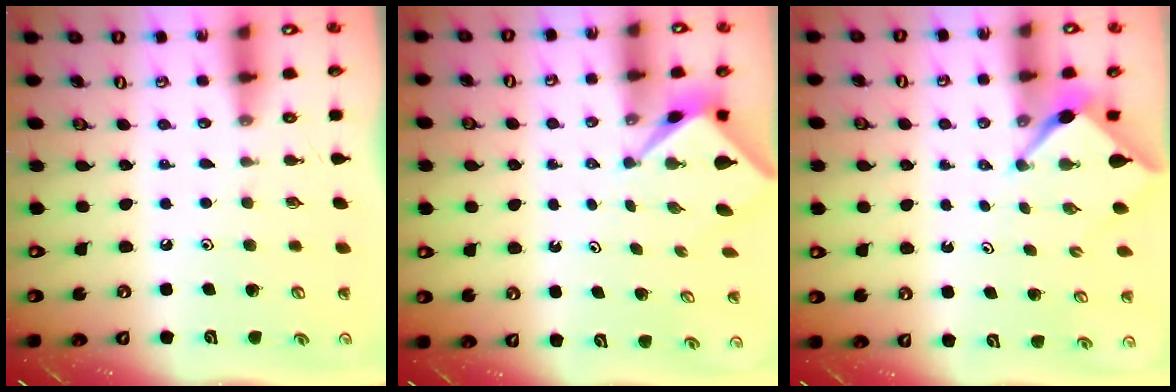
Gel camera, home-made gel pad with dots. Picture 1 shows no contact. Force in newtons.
{"total": 2.1, "press": 2.1, "slide": 0.2}
{"total": 2.5, "press": 2.5, "slide": 0.2}